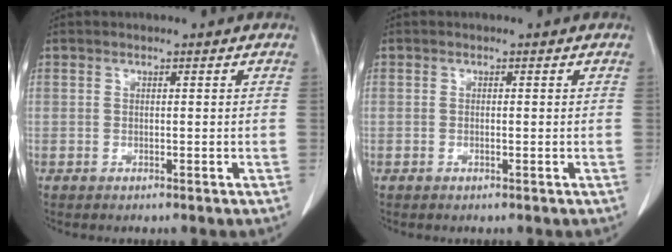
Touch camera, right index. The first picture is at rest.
{"total": 0.0}